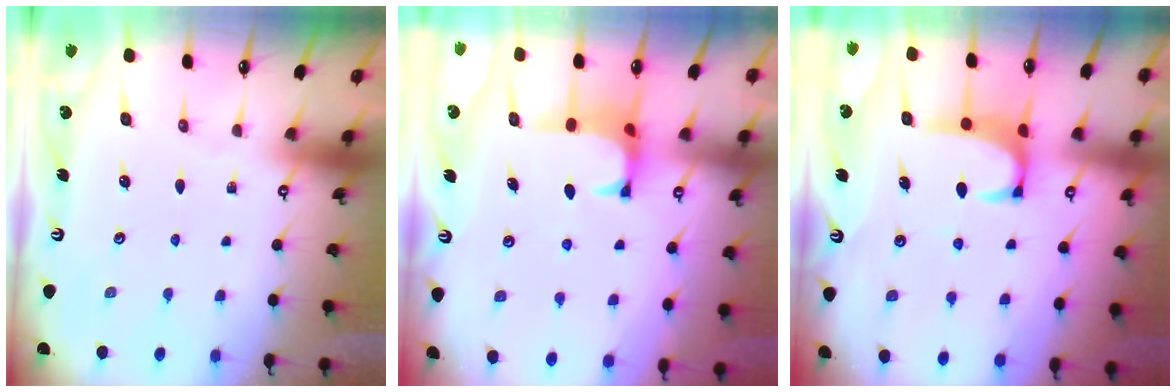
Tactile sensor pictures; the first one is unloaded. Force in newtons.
{"total": 1.2, "press": 1.1, "slide": 0.6}
{"total": 3.0, "press": 2.9, "slide": 0.8}